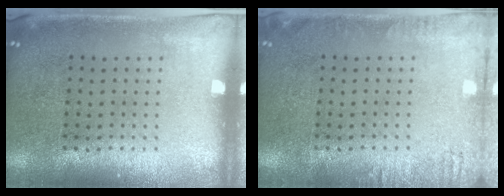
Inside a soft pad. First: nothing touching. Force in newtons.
{"total": 1.5, "press": 1.5, "slide": 0.2}